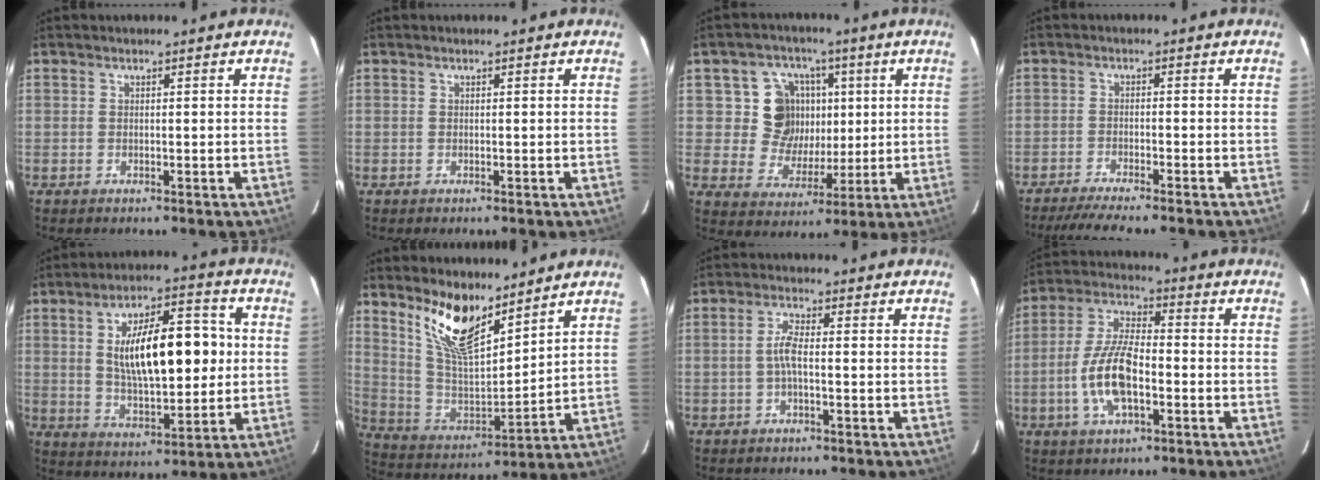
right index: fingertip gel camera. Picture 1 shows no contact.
{"total": 0.0}
{"total": 10.3, "force": [2.4, 9.7, 2.4], "torque": [-0.059, 0.006, 0.040]}
{"total": 7.8, "force": [-6.9, -0.2, 3.6], "torque": [-0.083, -0.013, -0.111]}
{"total": 16.5, "force": [2.0, 6.4, 15.1], "torque": [-0.250, 0.017, 0.043]}
{"total": 13.6, "force": [9.8, 4.3, 8.3], "torque": [-0.166, -0.006, 0.198]}
{"total": 2.9, "force": [-0.7, 0.4, 2.8], "torque": [-0.059, 0.006, -0.014]}
{"total": 11.4, "force": [-3.5, 4.4, 9.9], "torque": [-0.207, 0.004, -0.067]}